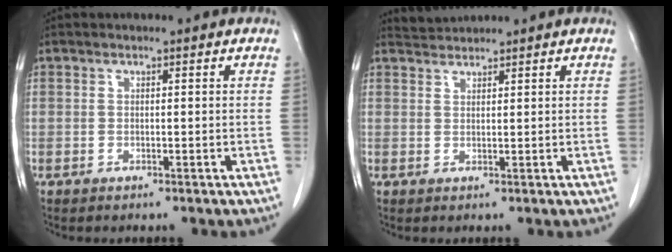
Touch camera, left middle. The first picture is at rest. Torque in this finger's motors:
{"motor_torque": [0.04, -0.09, -0.07, -0.02]}